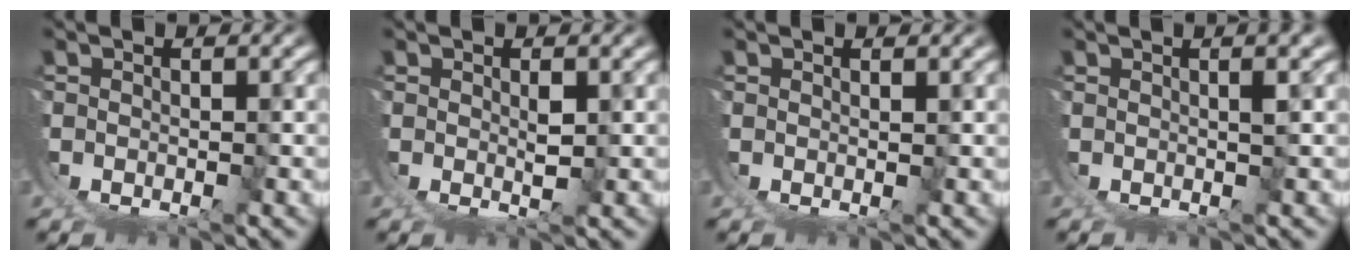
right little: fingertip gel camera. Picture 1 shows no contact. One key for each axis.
{"total": 1.1, "fx": 0.5, "fy": -0.4, "fz": 0.9, "tx": -0.013, "ty": -0.007, "tz": 0.013}
{"total": 0.9, "fx": 0.6, "fy": -0.7, "fz": 0.1, "tx": 0.003, "ty": 0.001, "tz": 0.012}
{"total": 1.7, "fx": 0.8, "fy": -0.9, "fz": 1.1, "tx": -0.004, "ty": 0.010, "tz": 0.014}